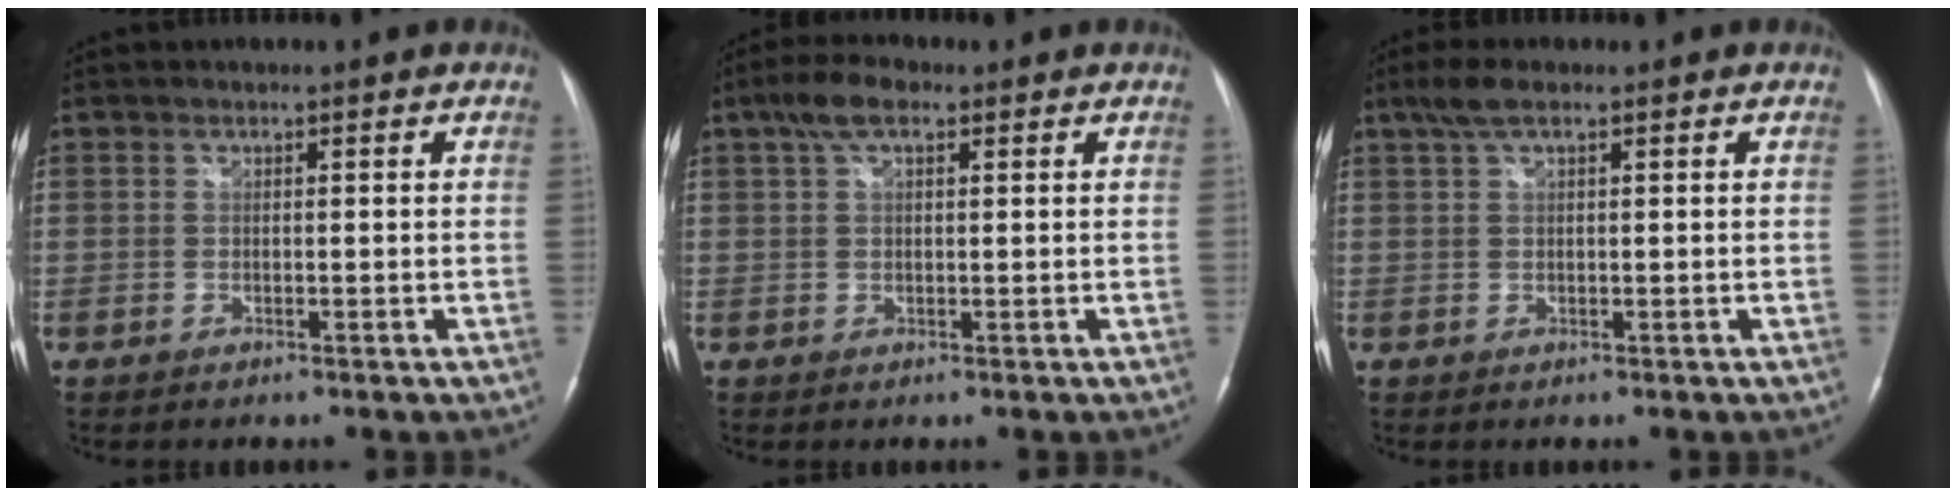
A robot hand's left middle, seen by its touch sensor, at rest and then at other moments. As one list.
[{"total": 4.6, "force": [2.5, 1.9, 3.4], "torque": [-0.074, 0.022, 0.047]}, {"total": 3.2, "force": [2.1, 0.8, 2.4], "torque": [-0.056, 0.019, 0.043]}]